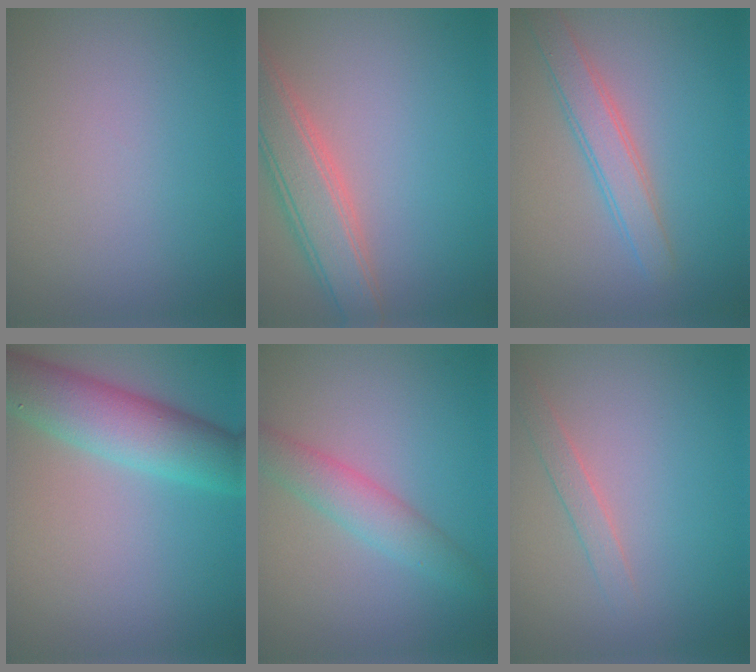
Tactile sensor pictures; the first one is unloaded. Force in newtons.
{"total": 5.2, "press": 5.2, "slide": 0.3}
{"total": 3.0, "press": 3.0, "slide": 0.1}
{"total": 6.9, "press": 6.9, "slide": 0.6}
{"total": 3.2, "press": 3.2, "slide": 0.1}
{"total": 1.3, "press": 1.3, "slide": 0.1}